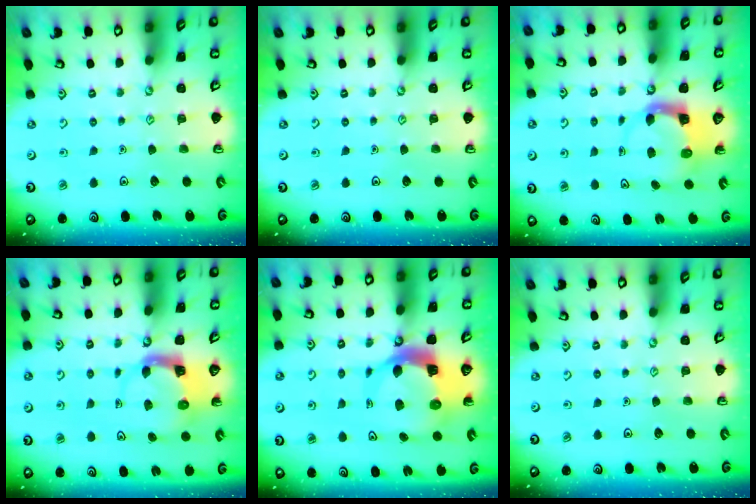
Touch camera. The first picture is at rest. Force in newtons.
{"total": 0.0}
{"total": 3.7, "press": 3.6, "slide": 0.5}
{"total": 4.0, "press": 4.0, "slide": 0.5}
{"total": 8.8, "press": 8.7, "slide": 1.1}
{"total": 0.0}